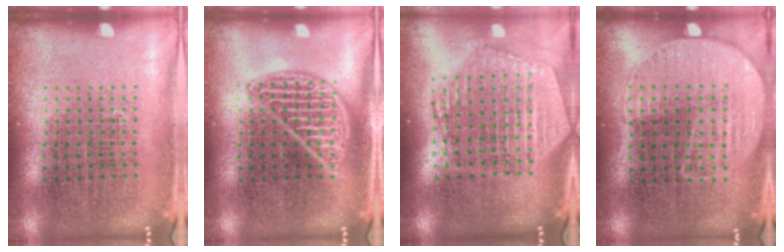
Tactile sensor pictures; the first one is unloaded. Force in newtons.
{"total": 2.1, "press": 2.1, "slide": 0.3}
{"total": 2.3, "press": 2.0, "slide": 1.1}
{"total": 1.2, "press": 1.0, "slide": 0.6}